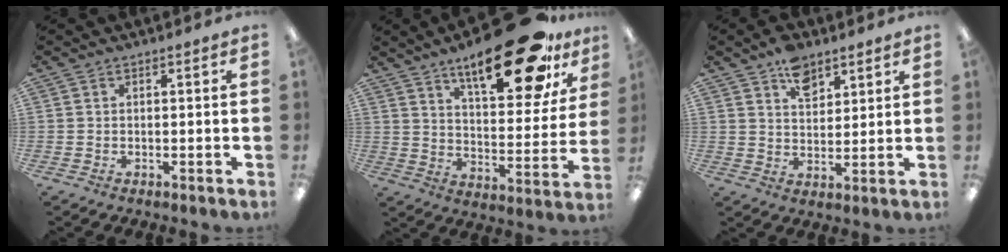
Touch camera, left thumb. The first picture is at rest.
{"total": 23.4, "force": [15.8, 8.1, 15.2], "torque": [-0.221, -0.093, 0.255]}
{"total": 7.6, "force": [5.0, 4.5, 3.5], "torque": [-0.045, -0.022, 0.087]}